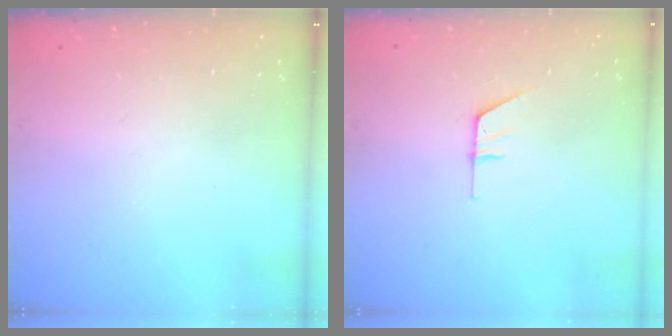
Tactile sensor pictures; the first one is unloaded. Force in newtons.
{"total": 5.4, "press": 5.4, "slide": 0.5}